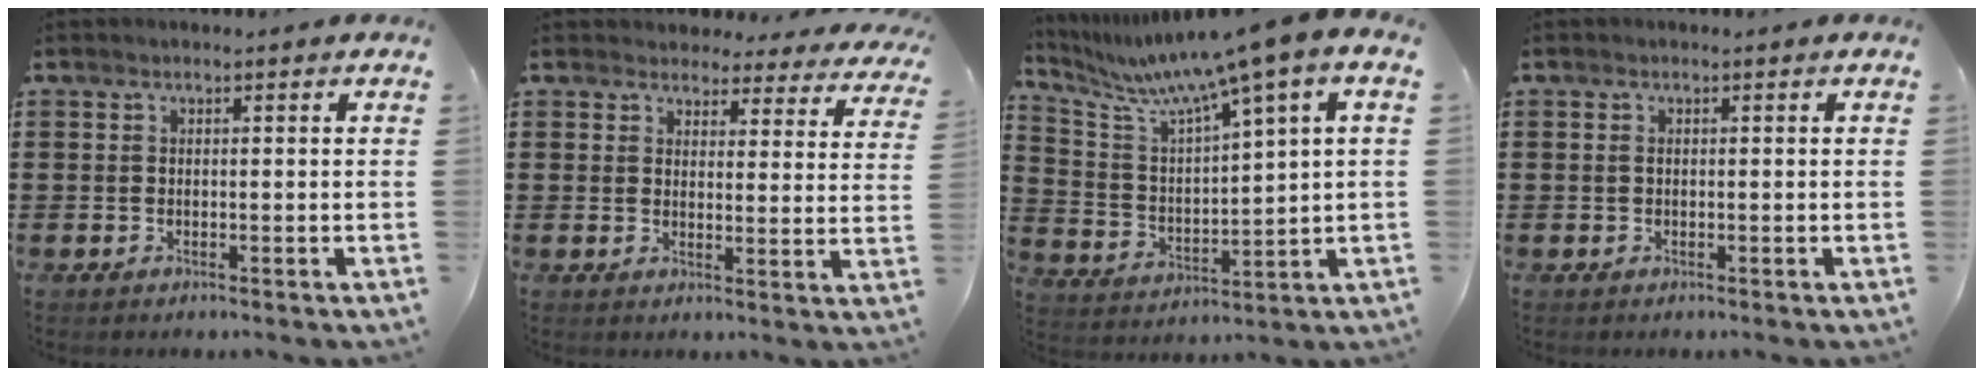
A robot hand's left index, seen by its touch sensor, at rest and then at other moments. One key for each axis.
{"total": 3.7, "fx": 3.6, "fy": 0.8, "fz": 0.3, "tx": -0.016, "ty": -0.019, "tz": 0.062}
{"total": 8.2, "fx": 6.1, "fy": -0.2, "fz": 5.6, "tx": -0.134, "ty": -0.043, "tz": 0.090}
{"total": 0.5, "fx": 0.0, "fy": 0.3, "fz": 0.4, "tx": -0.011, "ty": 0.000, "tz": -0.001}